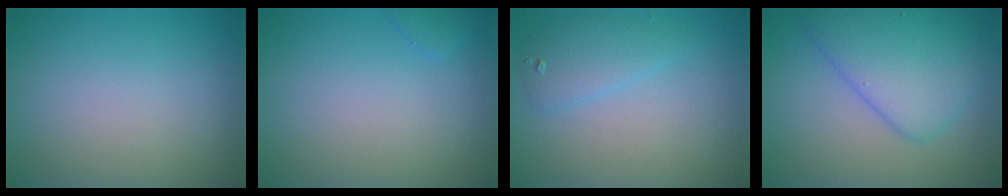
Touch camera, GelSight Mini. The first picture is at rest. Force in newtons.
{"total": 0.7, "press": 0.7, "slide": 0.0}
{"total": 2.4, "press": 2.4, "slide": 0.1}
{"total": 6.1, "press": 6.1, "slide": 0.1}